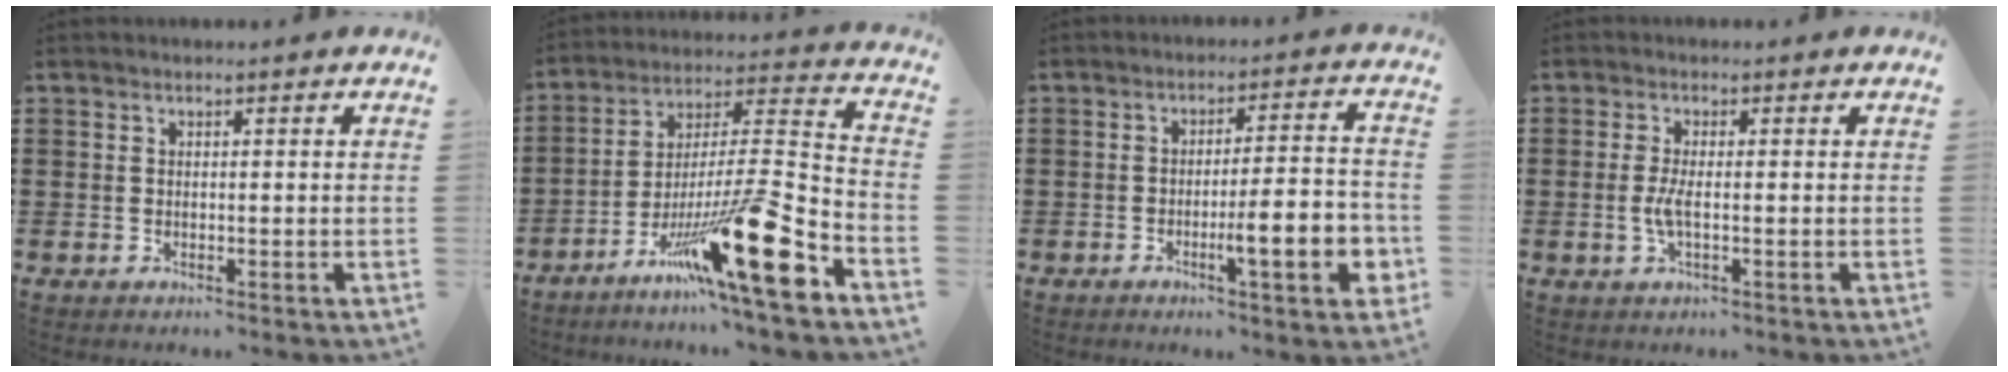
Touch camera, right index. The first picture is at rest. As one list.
[{"total": 19.3, "force": [-11.5, 1.6, 15.5], "torque": [-0.257, 0.014, -0.193]}, {"total": 9.4, "force": [-3.2, 1.8, 8.6], "torque": [-0.129, -0.005, -0.053]}, {"total": 3.0, "force": [-0.6, 0.6, 2.9], "torque": [-0.074, -0.009, -0.018]}]